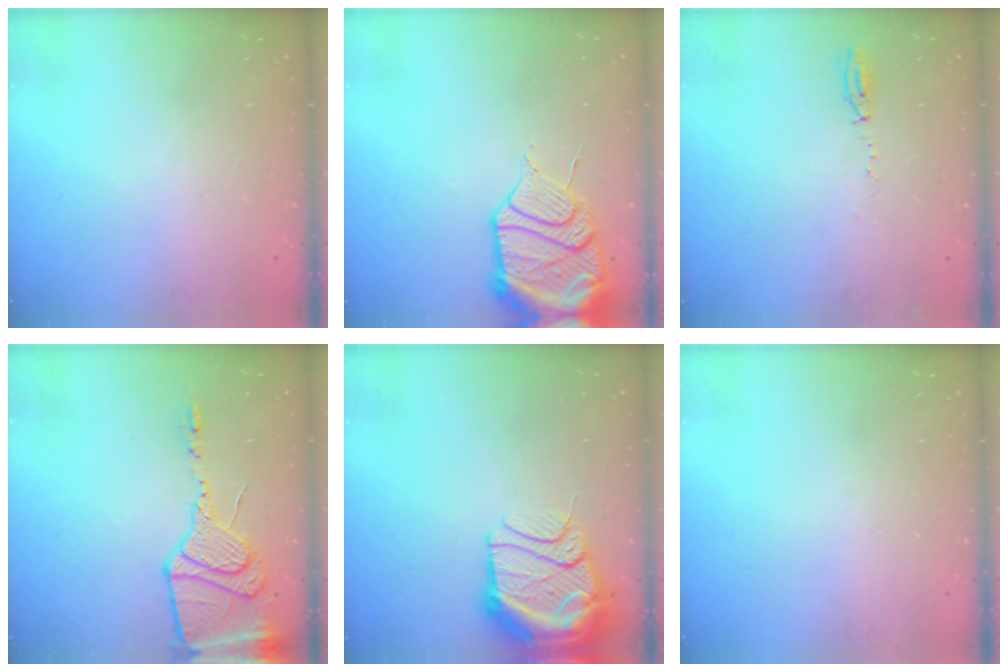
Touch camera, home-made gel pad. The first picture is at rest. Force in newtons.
{"total": 16.9, "press": 16.3, "slide": 4.2}
{"total": 3.9, "press": 3.8, "slide": 0.9}
{"total": 15.2, "press": 15.1, "slide": 2.1}
{"total": 17.9, "press": 16.5, "slide": 6.9}
{"total": 0.0}